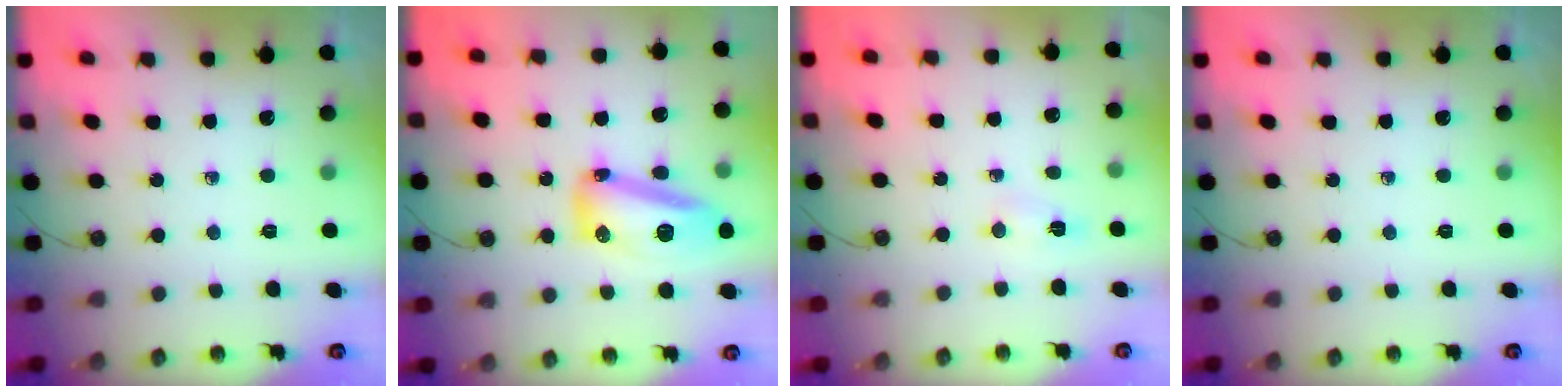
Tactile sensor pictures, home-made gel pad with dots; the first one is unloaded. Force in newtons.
{"total": 16.5, "press": 15.1, "slide": 6.5}
{"total": 2.9, "press": 2.9, "slide": 0.4}
{"total": 0.0}